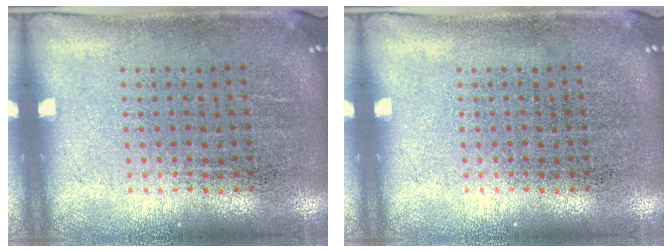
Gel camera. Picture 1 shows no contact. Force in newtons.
{"total": 0.0}